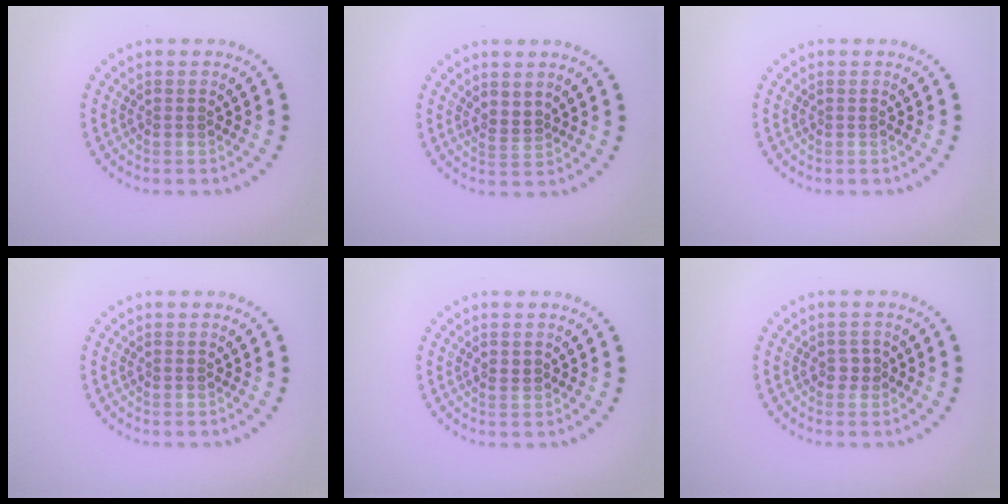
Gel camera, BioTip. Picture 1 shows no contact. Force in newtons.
{"total": 1.1, "press": 0.9, "slide": 0.7}
{"total": 0.0}
{"total": 0.0}
{"total": 0.9, "press": 0.9, "slide": 0.2}
{"total": 0.9, "press": 0.8, "slide": 0.3}